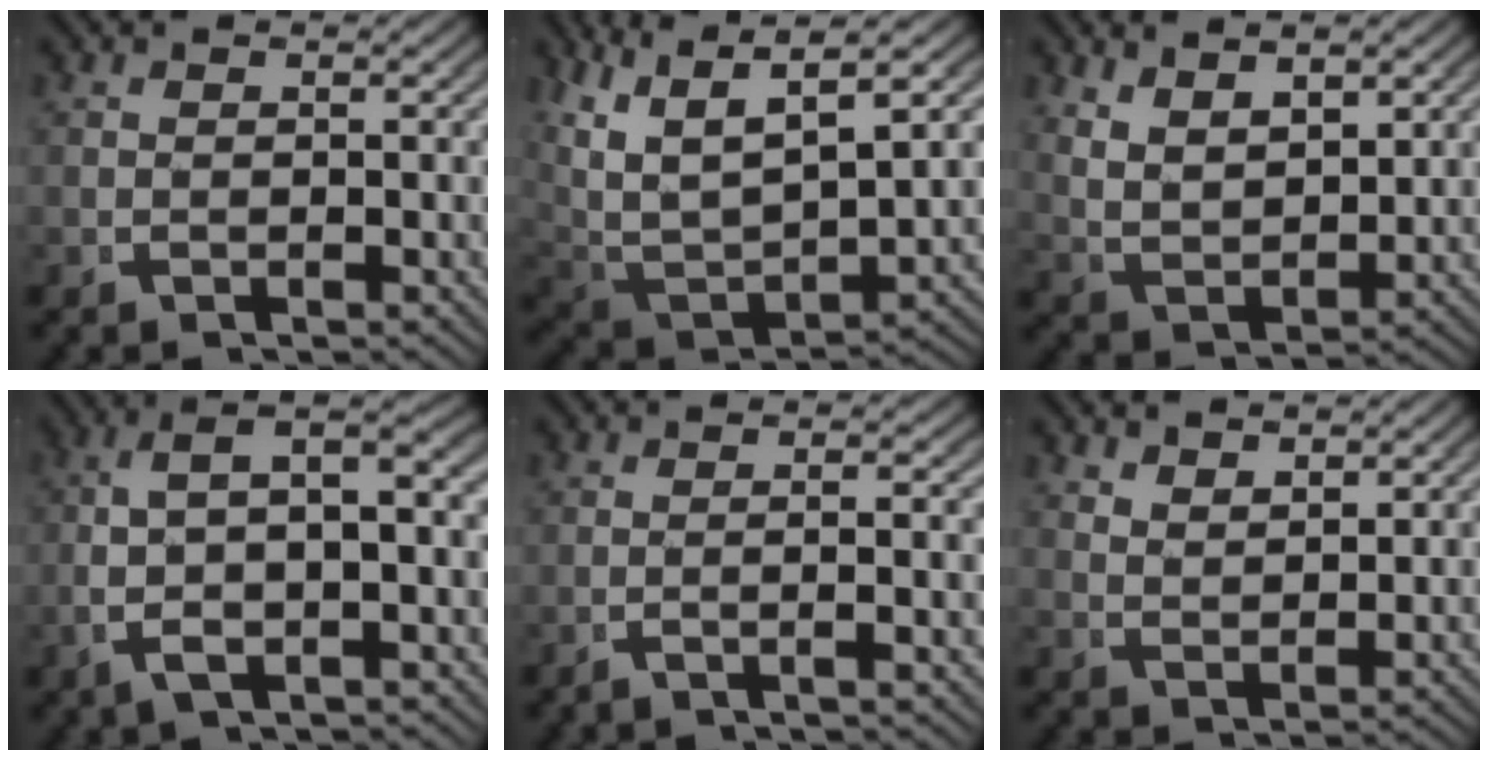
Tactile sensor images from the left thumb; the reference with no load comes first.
{"total": 13.6, "force": [1.9, 9.8, 9.1], "torque": [-0.228, -0.048, 0.045]}
{"total": 5.0, "force": [2.1, 3.3, 3.1], "torque": [-0.074, -0.017, 0.051]}
{"total": 7.6, "force": [0.0, 3.9, 6.5], "torque": [-0.121, -0.002, -0.001]}
{"total": 2.5, "force": [-1.2, -0.2, 2.2], "torque": [-0.043, 0.006, -0.023]}
{"total": 2.7, "force": [2.6, 0.4, 0.7], "torque": [-0.008, -0.001, 0.057]}